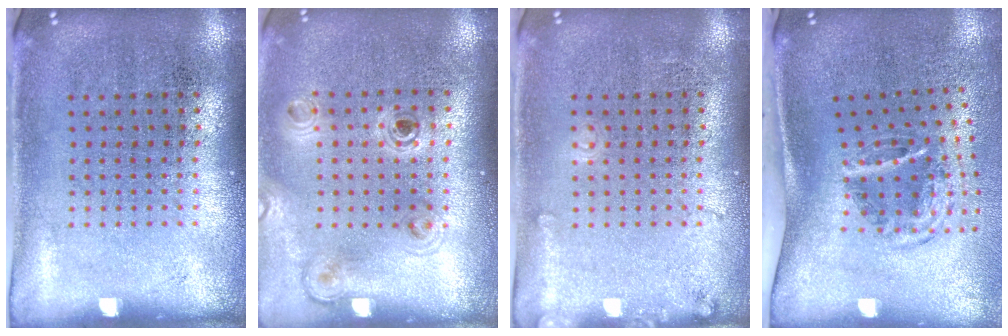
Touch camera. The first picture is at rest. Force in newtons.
{"total": 1.1, "press": 1.0, "slide": 0.3}
{"total": 1.2, "press": 1.2, "slide": 0.1}
{"total": 2.1, "press": 1.2, "slide": 1.7}